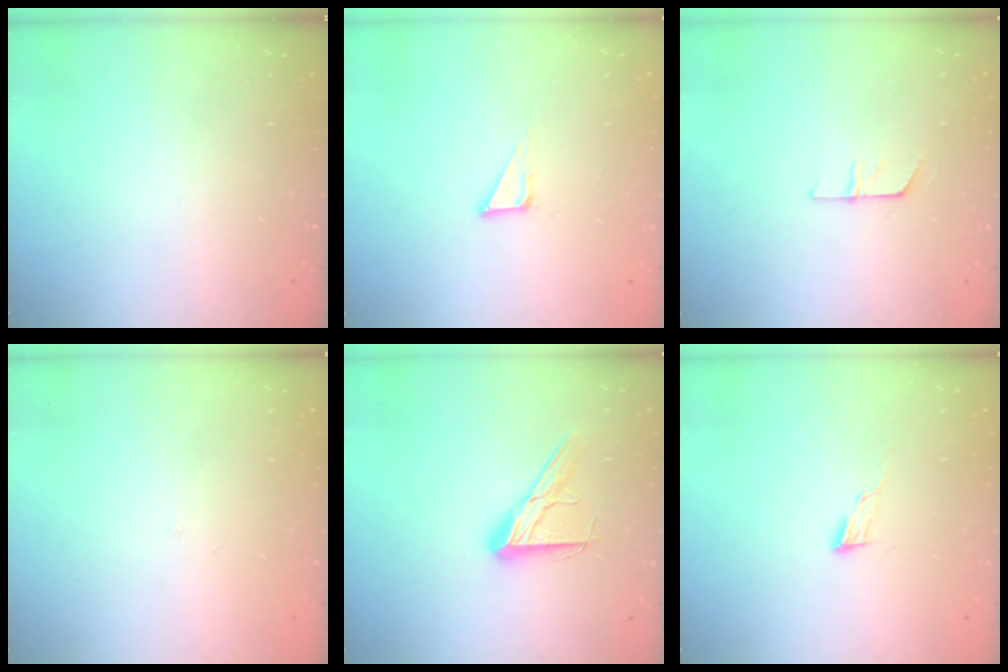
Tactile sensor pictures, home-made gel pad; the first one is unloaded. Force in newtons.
{"total": 4.5, "press": 4.5, "slide": 0.3}
{"total": 5.4, "press": 5.4, "slide": 0.4}
{"total": 1.7, "press": 1.6, "slide": 0.1}
{"total": 12.3, "press": 12.3, "slide": 1.0}
{"total": 4.6, "press": 4.6, "slide": 0.4}